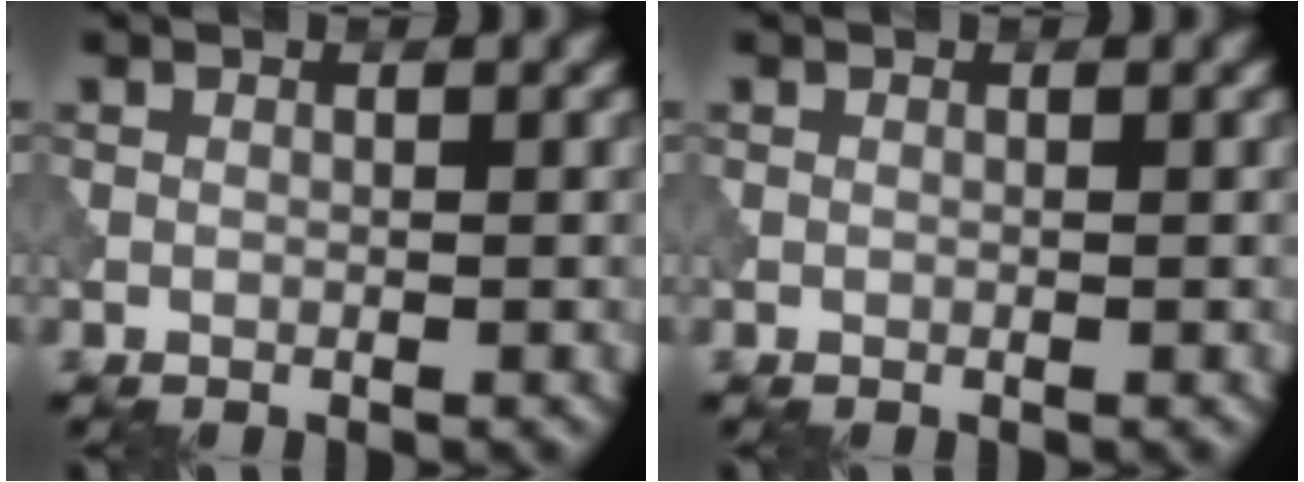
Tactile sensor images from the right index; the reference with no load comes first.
{"total": 0.0}